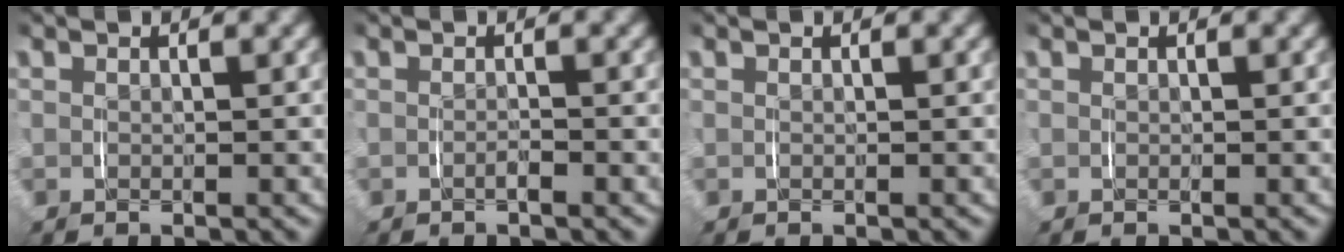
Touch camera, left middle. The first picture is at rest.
{"total": 0.8, "force": [-0.7, 0.2, 0.3], "torque": [-0.007, 0.001, -0.015]}
{"total": 0.0}
{"total": 0.0}